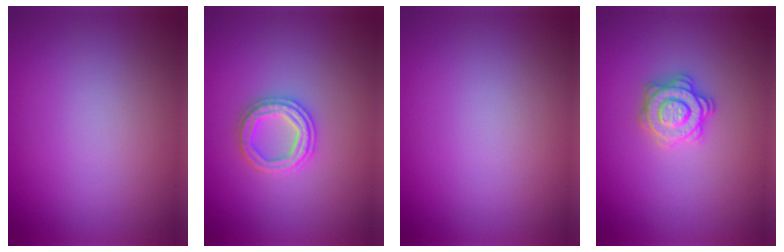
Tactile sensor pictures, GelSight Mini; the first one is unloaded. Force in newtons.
{"total": 2.4, "press": 2.4, "slide": 0.3}
{"total": 0.0}
{"total": 2.8, "press": 2.8, "slide": 0.2}